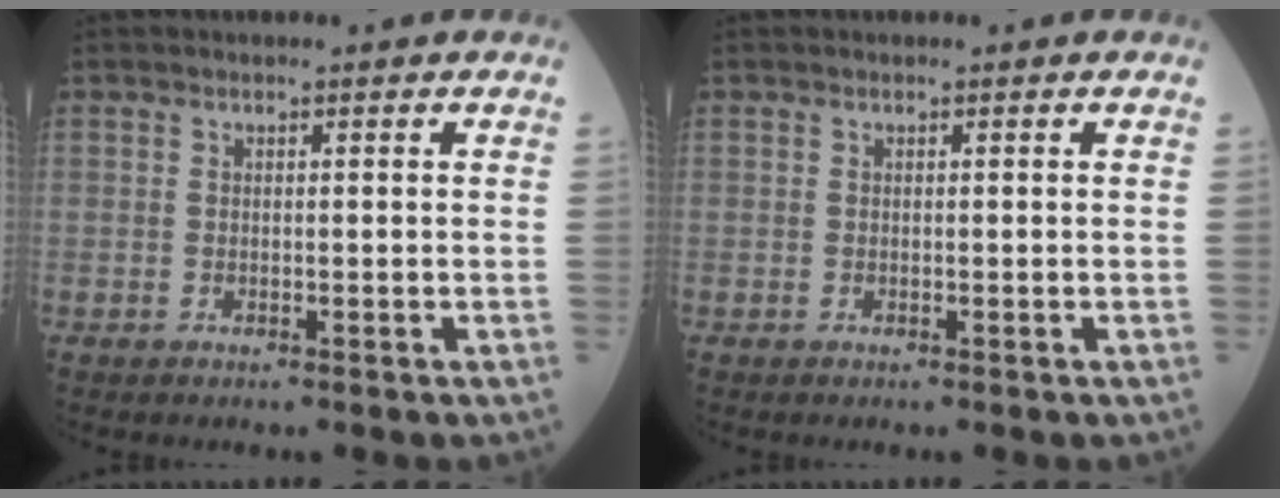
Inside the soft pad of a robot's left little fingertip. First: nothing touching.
{"total": 0.0}